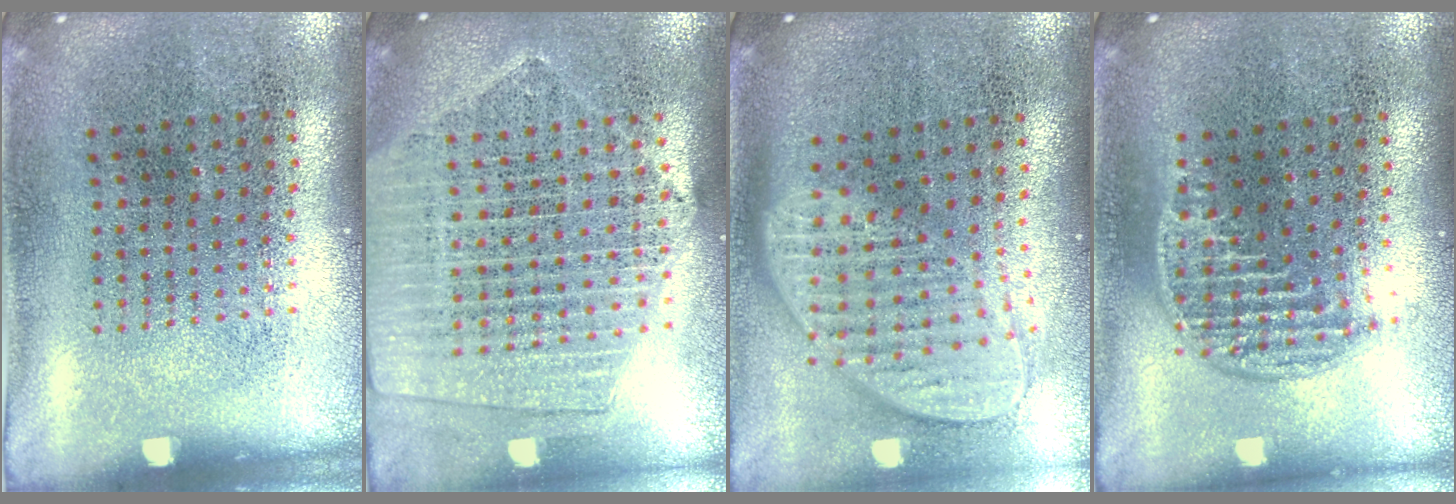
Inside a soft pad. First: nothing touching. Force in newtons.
{"total": 1.9, "press": 1.8, "slide": 0.8}
{"total": 2.0, "press": 1.5, "slide": 1.2}
{"total": 1.3, "press": 1.1, "slide": 0.6}